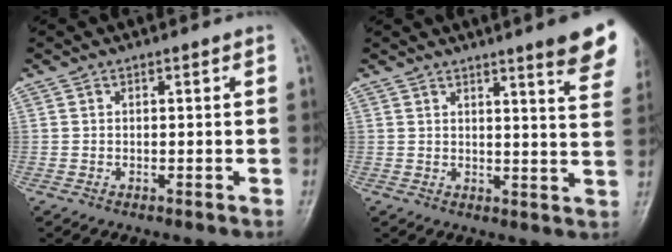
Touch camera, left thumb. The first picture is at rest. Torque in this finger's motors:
{"motor_torque": [1.01, -0.16, 1.84, -0.93, 0.04]}